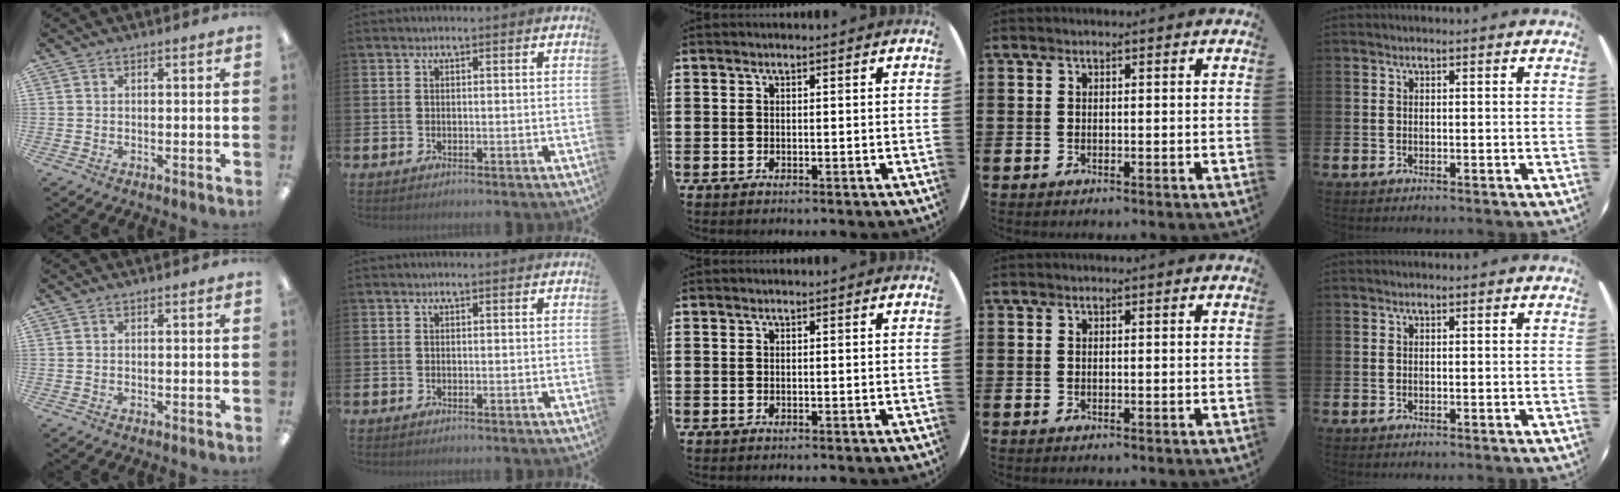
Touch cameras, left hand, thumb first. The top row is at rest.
{}